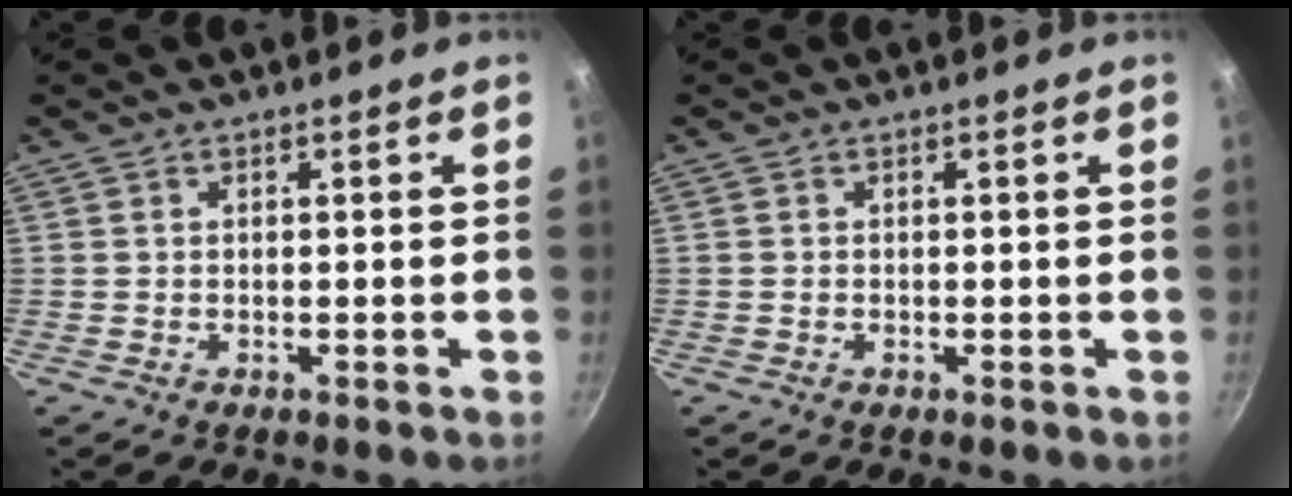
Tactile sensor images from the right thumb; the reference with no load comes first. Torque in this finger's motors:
{"motor_torque": [-0.29, -0.50, 0.28, 0.08, -0.03]}